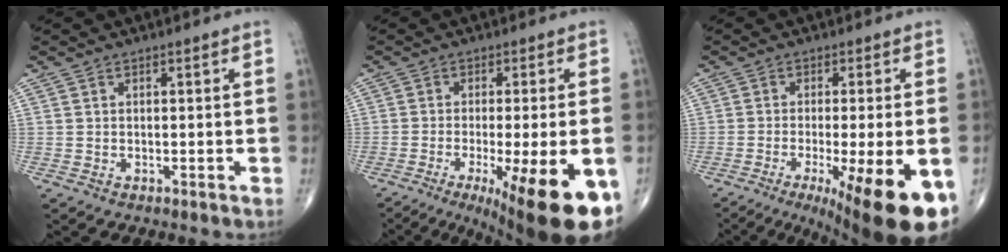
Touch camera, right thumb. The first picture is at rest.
{"total": 18.7, "force": [-7.9, 4.1, 16.4], "torque": [-0.183, -0.016, -0.105]}
{"total": 17.9, "force": [-7.7, 3.6, 15.8], "torque": [-0.177, -0.018, -0.104]}